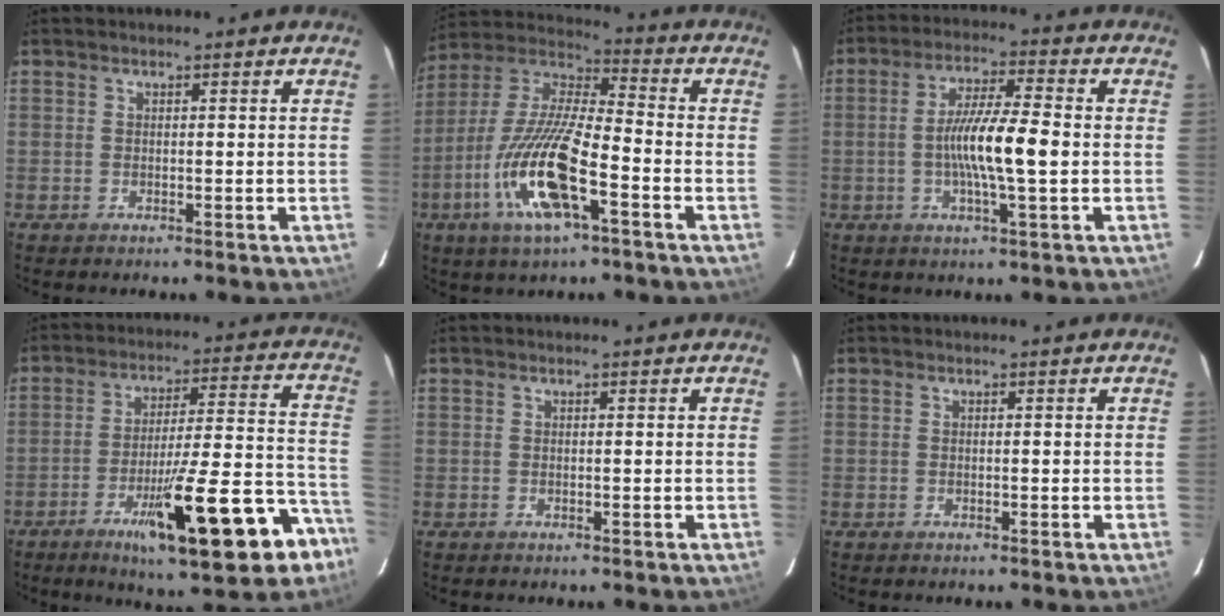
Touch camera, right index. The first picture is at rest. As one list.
[{"total": 16.9, "force": [-6.4, 3.3, 15.3], "torque": [-0.321, -0.011, -0.119]}, {"total": 9.8, "force": [-1.0, 0.7, 9.7], "torque": [-0.177, 0.002, -0.025]}, {"total": 19.6, "force": [-10.4, 2.2, 16.5], "torque": [-0.208, 0.003, -0.149]}, {"total": 0.0}, {"total": 0.0}]